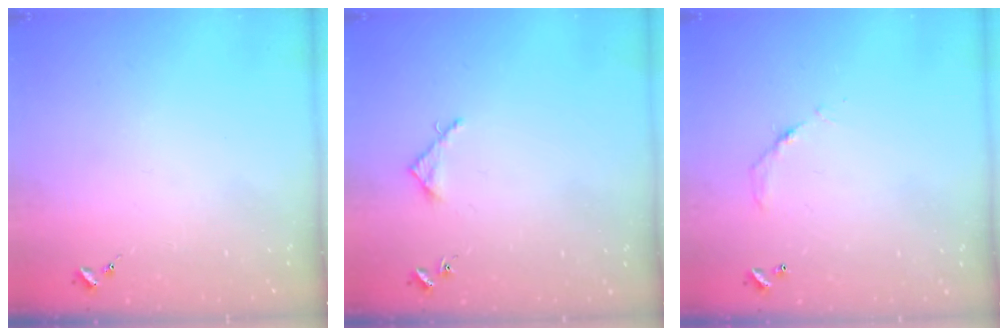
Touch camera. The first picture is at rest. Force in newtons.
{"total": 3.3, "press": 3.3, "slide": 0.3}
{"total": 5.0, "press": 5.0, "slide": 0.3}